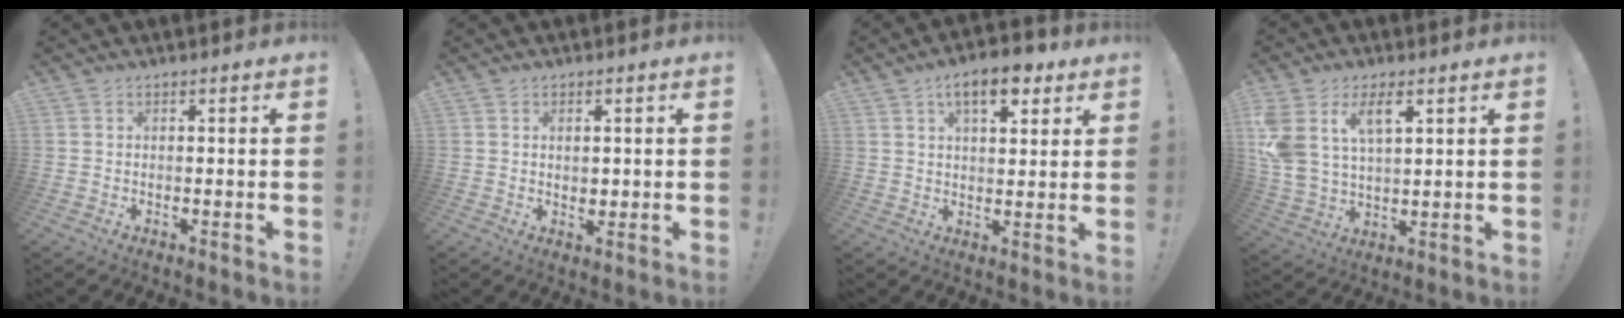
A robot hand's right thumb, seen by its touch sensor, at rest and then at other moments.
{"total": 1.7, "force": [0.8, 1.1, 1.0], "torque": [-0.005, -0.004, 0.012]}
{"total": 10.1, "force": [5.5, 4.6, 7.2], "torque": [-0.098, -0.014, 0.093]}
{"total": 10.9, "force": [5.8, 5.9, 7.2], "torque": [-0.159, -0.021, 0.105]}